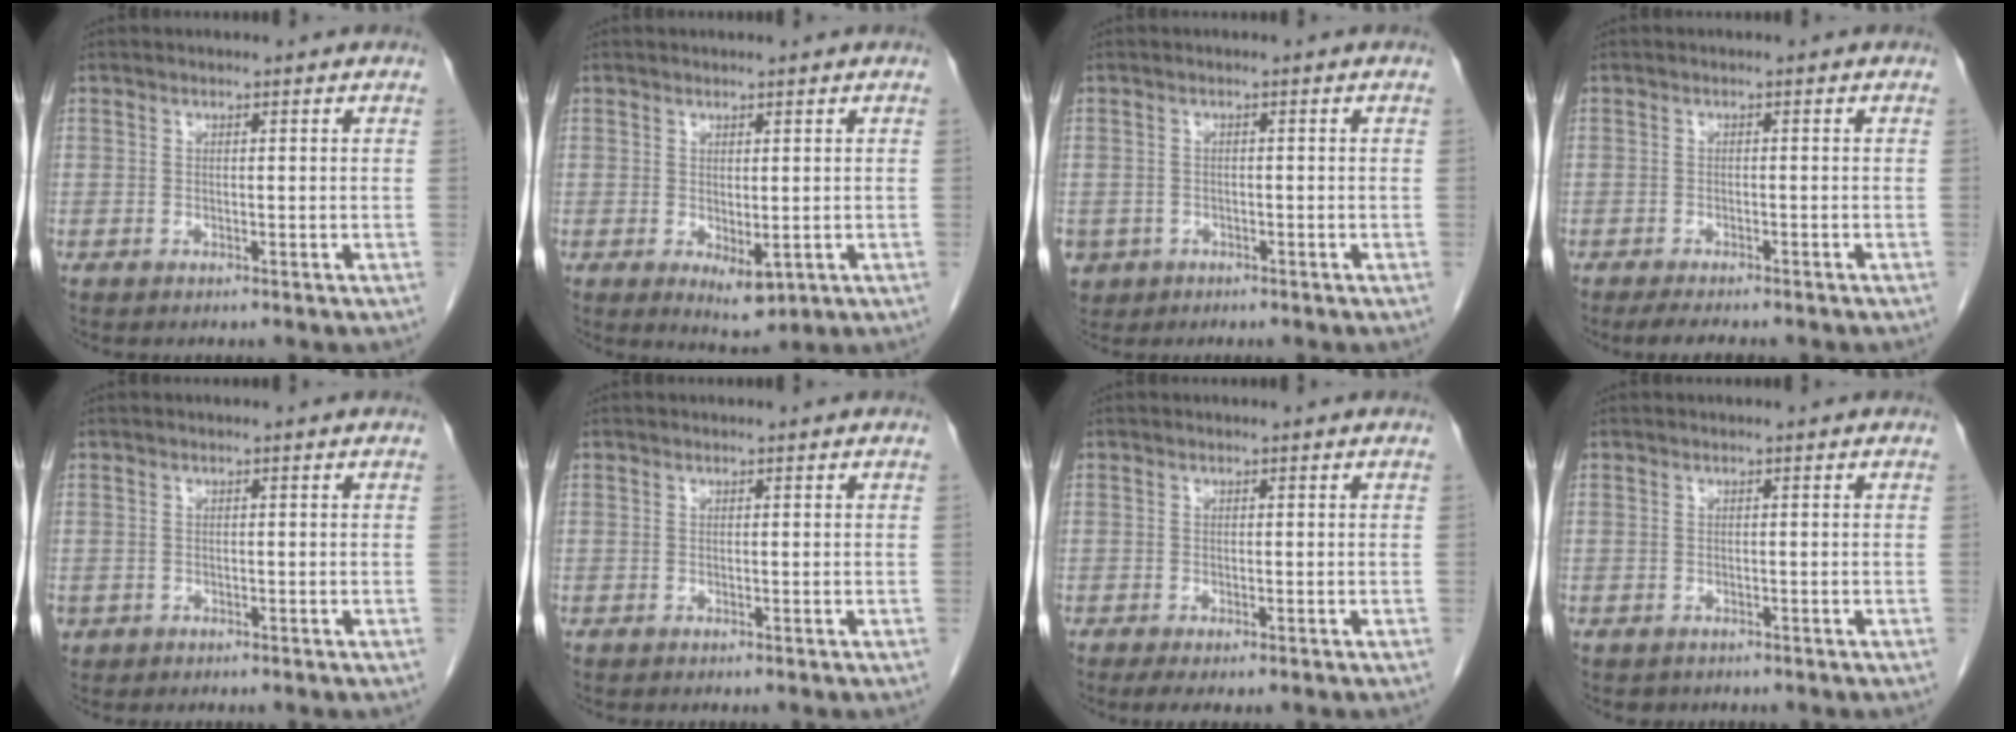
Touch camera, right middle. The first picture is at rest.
{"total": 3.6, "force": [-0.6, 1.5, 3.2], "torque": [-0.046, -0.013, 0.006]}
{"total": 4.0, "force": [-2.0, 3.4, 0.7], "torque": [-0.014, 0.003, -0.030]}
{"total": 5.4, "force": [-4.5, 1.0, 2.8], "torque": [-0.039, -0.009, -0.062]}
{"total": 0.9, "force": [-0.3, 0.9, 0.2], "torque": [-0.008, 0.003, 0.001]}
{"total": 0.0}
{"total": 2.7, "force": [-1.8, 0.8, 1.8], "torque": [-0.028, -0.008, -0.026]}
{"total": 1.0, "force": [-0.8, 0.7, 0.0], "torque": [-0.011, 0.001, -0.009]}